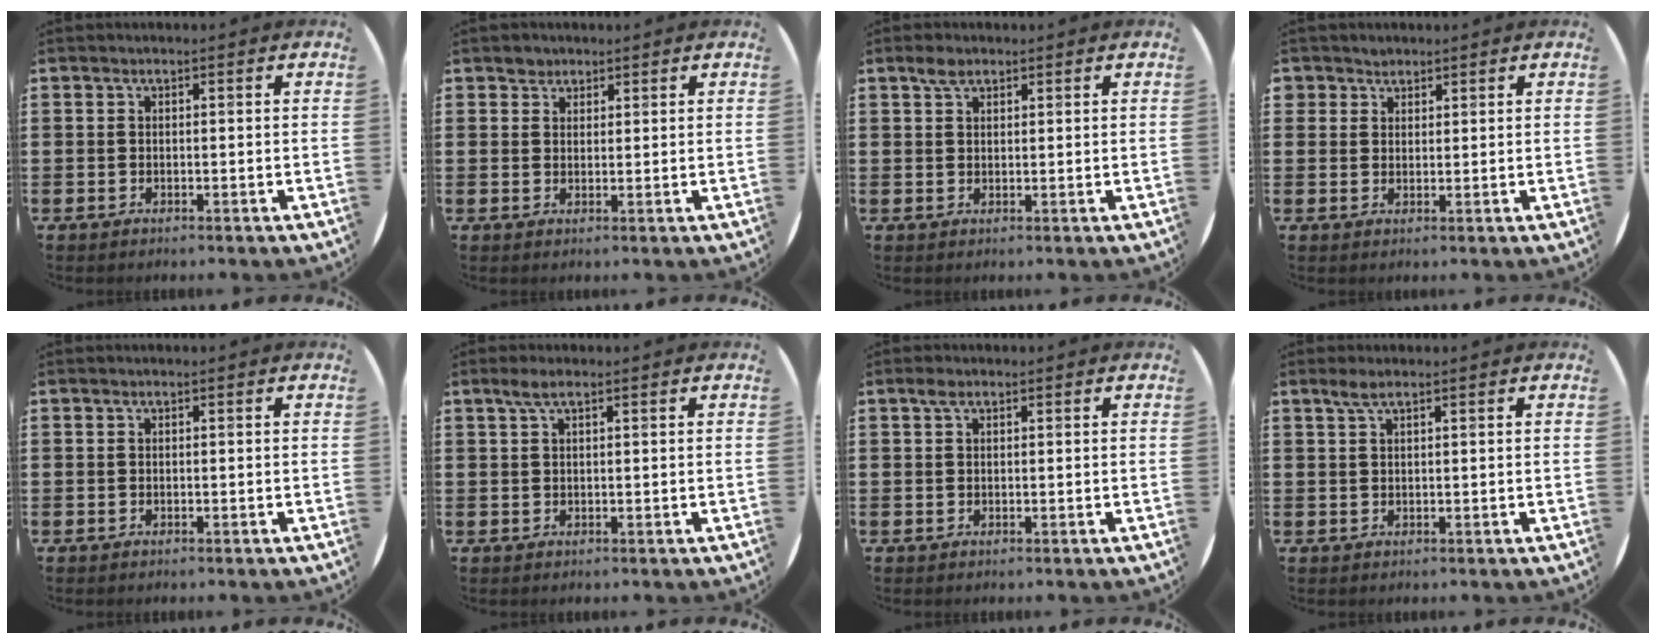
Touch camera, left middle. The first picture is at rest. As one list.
[{"total": 1.8, "force": [1.5, 0.9, -0.1], "torque": [0.006, -0.002, 0.029]}, {"total": 2.1, "force": [1.6, 1.0, 1.0], "torque": [-0.014, 0.002, 0.027]}, {"total": 1.9, "force": [1.6, 1.1, -0.1], "torque": [0.006, 0.002, 0.030]}, {"total": 0.0}, {"total": 1.9, "force": [1.1, 0.3, 1.5], "torque": [-0.030, 0.004, 0.019]}, {"total": 1.1, "force": [0.6, 0.6, 0.7], "torque": [-0.008, 0.002, 0.008]}, {"total": 1.6, "force": [1.1, 0.2, 1.2], "torque": [-0.025, 0.003, 0.020]}]